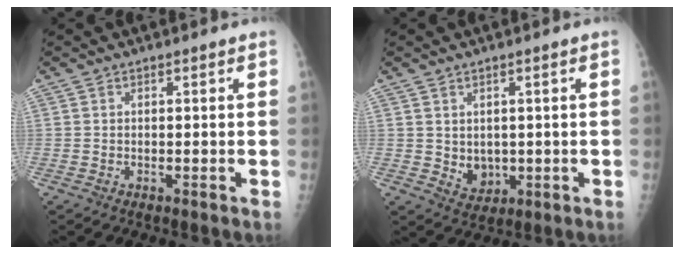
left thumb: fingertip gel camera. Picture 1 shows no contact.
{"total": 4.1, "force": [0.3, 3.4, 2.4], "torque": [-0.022, -0.010, 0.020]}